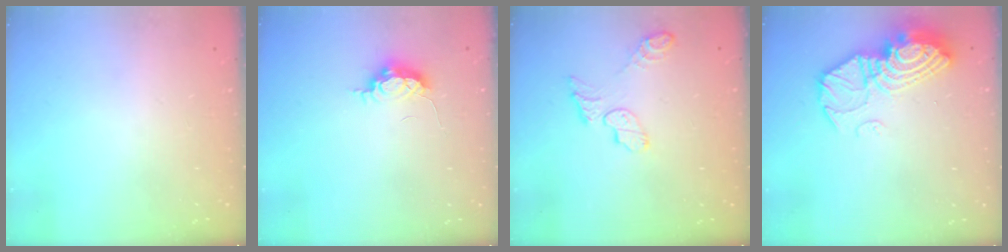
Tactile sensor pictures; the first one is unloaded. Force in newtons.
{"total": 6.0, "press": 5.7, "slide": 1.9}
{"total": 7.5, "press": 7.5, "slide": 0.3}
{"total": 15.4, "press": 15.3, "slide": 1.3}